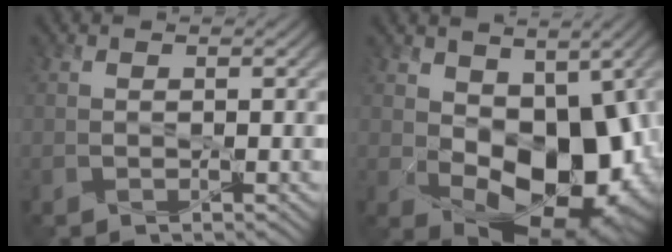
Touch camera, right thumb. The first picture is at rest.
{"total": 13.5, "force": [-0.6, 8.6, 10.4], "torque": [-0.143, -0.032, 0.005]}